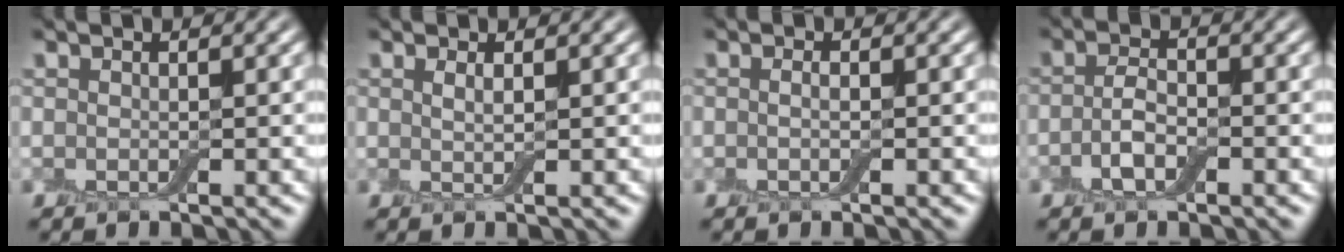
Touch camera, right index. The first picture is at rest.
{"total": 0.9, "force": [0.4, 0.2, 0.8], "torque": [-0.014, -0.002, 0.006]}
{"total": 0.8, "force": [-0.1, 0.3, 0.7], "torque": [-0.015, -0.004, -0.003]}
{"total": 2.4, "force": [-1.0, 1.2, 1.9], "torque": [-0.041, 0.002, -0.024]}